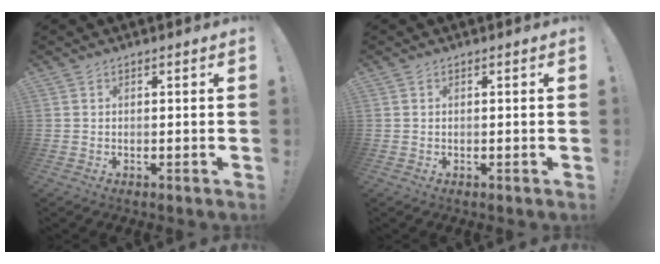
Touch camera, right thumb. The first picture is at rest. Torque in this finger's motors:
{"motor_torque": [-0.11, 0.04, -0.06, 0.14, -0.01]}